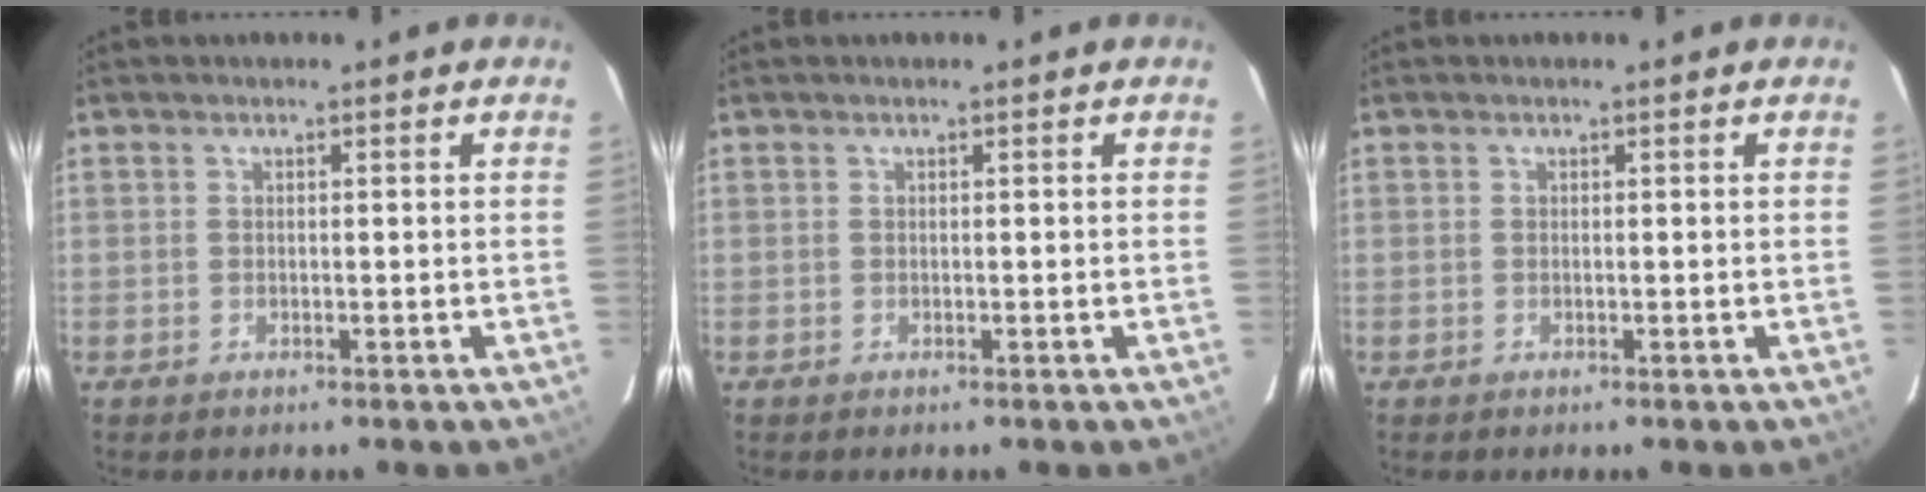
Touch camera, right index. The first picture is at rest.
{"total": 0.0}
{"total": 0.0}